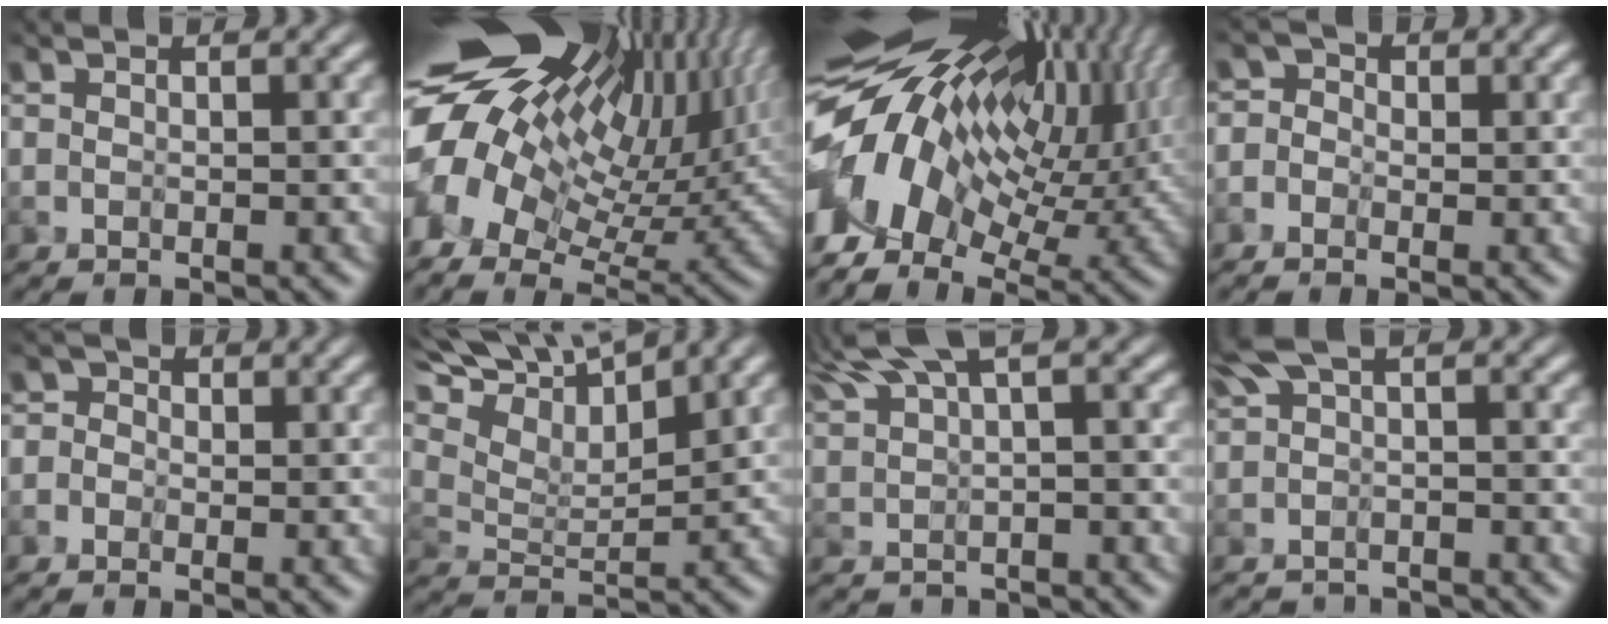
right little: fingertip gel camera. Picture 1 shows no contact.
{"total": 19.4, "force": [5.3, 12.1, 14.3], "torque": [-0.254, 0.014, 0.110]}
{"total": 16.9, "force": [1.1, 10.0, 13.6], "torque": [-0.263, -0.019, 0.032]}
{"total": 1.7, "force": [-0.4, 1.5, 0.5], "torque": [0.006, 0.003, -0.024]}
{"total": 1.3, "force": [-0.2, 1.2, 0.4], "torque": [0.004, -0.003, -0.019]}
{"total": 9.9, "force": [7.7, 3.0, 5.5], "torque": [-0.113, 0.018, 0.113]}
{"total": 4.6, "force": [2.8, 1.4, 3.4], "torque": [-0.057, -0.002, 0.060]}
{"total": 2.5, "force": [-1.3, 1.2, 1.8], "torque": [-0.031, -0.020, -0.017]}